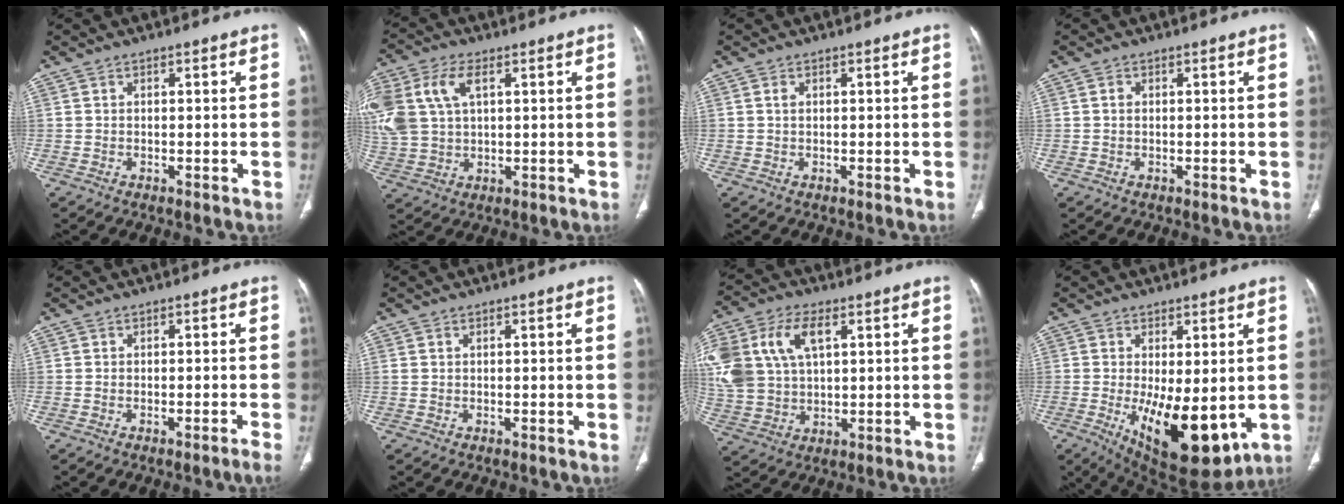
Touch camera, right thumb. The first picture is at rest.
{"total": 15.9, "force": [4.7, 10.0, 11.4], "torque": [-0.291, 0.014, 0.094]}
{"total": 1.0, "force": [0.3, 0.6, 0.8], "torque": [-0.015, 0.002, 0.007]}
{"total": 0.9, "force": [0.1, 0.7, 0.6], "torque": [-0.010, 0.002, 0.002]}
{"total": 1.8, "force": [-1.4, -0.7, 1.0], "torque": [-0.023, 0.009, -0.017]}
{"total": 0.5, "force": [0.2, 0.3, 0.3], "torque": [-0.008, 0.008, 0.005]}
{"total": 19.9, "force": [6.0, 12.6, 14.1], "torque": [-0.336, 0.020, 0.116]}
{"total": 14.7, "force": [-2.7, 6.2, 13.1], "torque": [-0.194, -0.030, -0.019]}